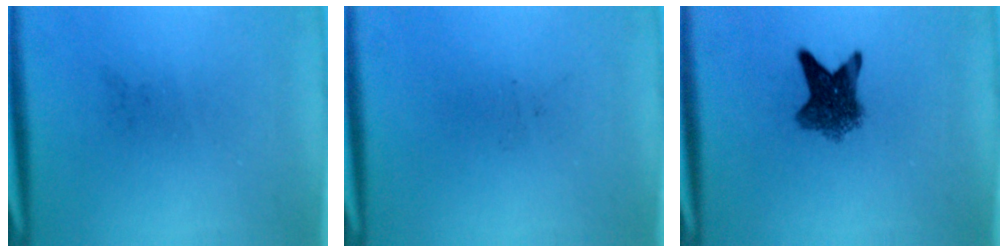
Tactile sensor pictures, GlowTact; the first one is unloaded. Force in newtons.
{"total": 0.0}
{"total": 6.3}